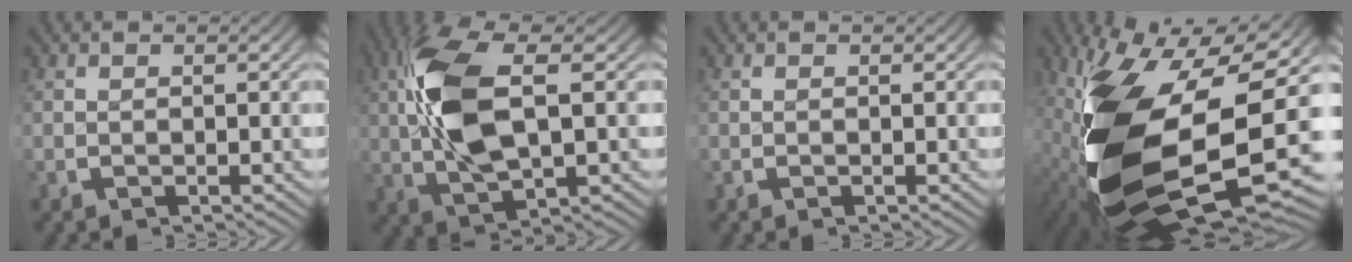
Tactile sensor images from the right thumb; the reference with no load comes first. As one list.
[{"total": 10.2, "force": [0.8, 5.4, 8.6], "torque": [-0.192, -0.012, 0.023]}, {"total": 0.0}, {"total": 27.7, "force": [-4.1, 15.3, 22.7], "torque": [-0.460, -0.082, -0.018]}]